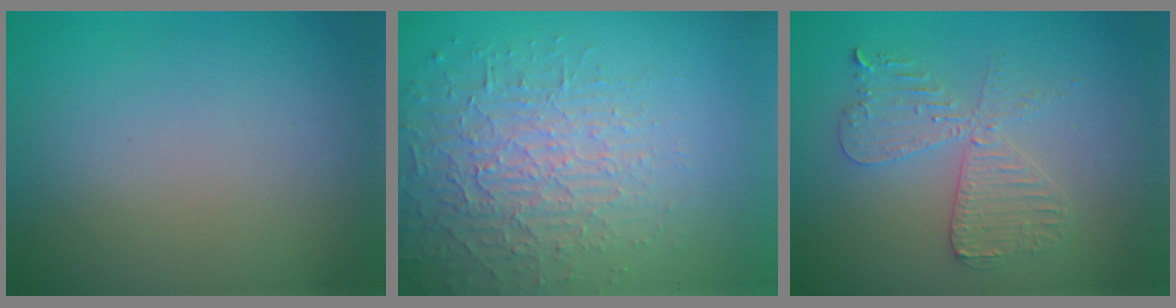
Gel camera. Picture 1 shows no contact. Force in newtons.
{"total": 4.4, "press": 4.0, "slide": 1.9}
{"total": 4.2, "press": 3.6, "slide": 2.2}